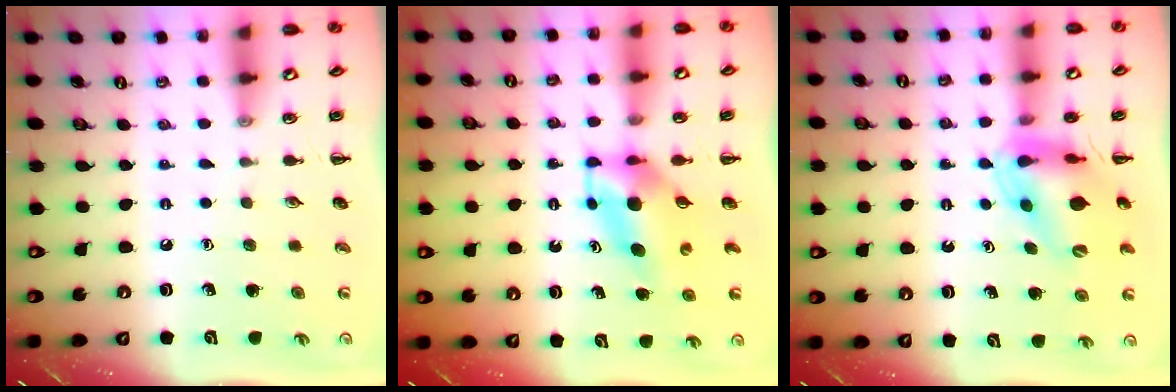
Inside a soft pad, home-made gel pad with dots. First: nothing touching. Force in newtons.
{"total": 5.7, "press": 5.6, "slide": 1.1}
{"total": 11.7, "press": 11.2, "slide": 3.4}